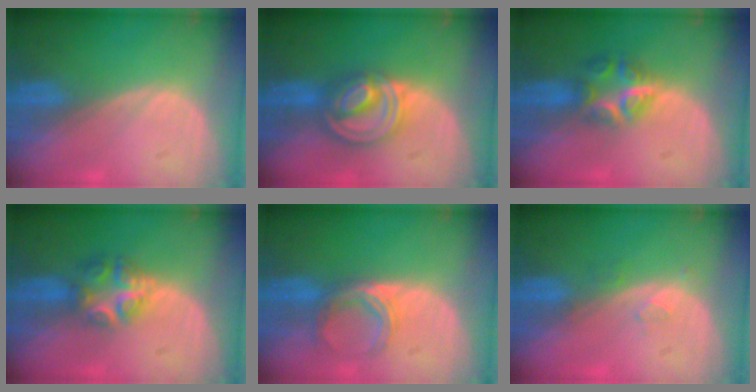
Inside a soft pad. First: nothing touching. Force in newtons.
{"total": 8.0, "press": 6.9, "slide": 4.0}
{"total": 6.1, "press": 5.5, "slide": 2.6}
{"total": 6.1, "press": 5.4, "slide": 2.8}
{"total": 5.1, "press": 4.5, "slide": 2.3}
{"total": 1.9, "press": 1.6, "slide": 1.0}